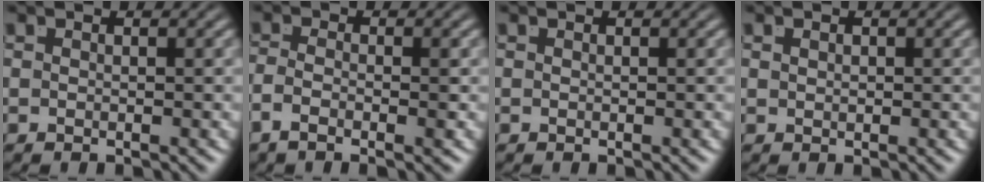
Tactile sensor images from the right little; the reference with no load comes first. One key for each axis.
{"total": 2.6, "fx": -1.5, "fy": 0.3, "fz": 2.1, "tx": -0.042, "ty": -0.013, "tz": -0.020}
{"total": 0.0}
{"total": 0.6, "fx": 0.3, "fy": -0.4, "fz": 0.4, "tx": -0.003, "ty": -0.008, "tz": 0.013}